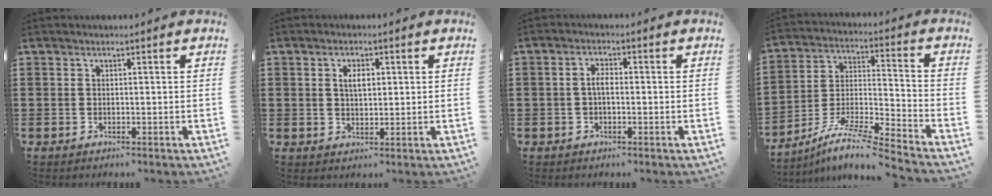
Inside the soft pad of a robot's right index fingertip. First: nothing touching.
{"total": 3.0, "force": [0.8, 1.3, 2.5], "torque": [-0.045, 0.002, 0.012]}
{"total": 2.5, "force": [-0.3, 0.9, 2.3], "torque": [-0.050, -0.001, -0.008]}
{"total": 9.3, "force": [-8.3, -0.1, 4.3], "torque": [-0.082, -0.004, -0.167]}